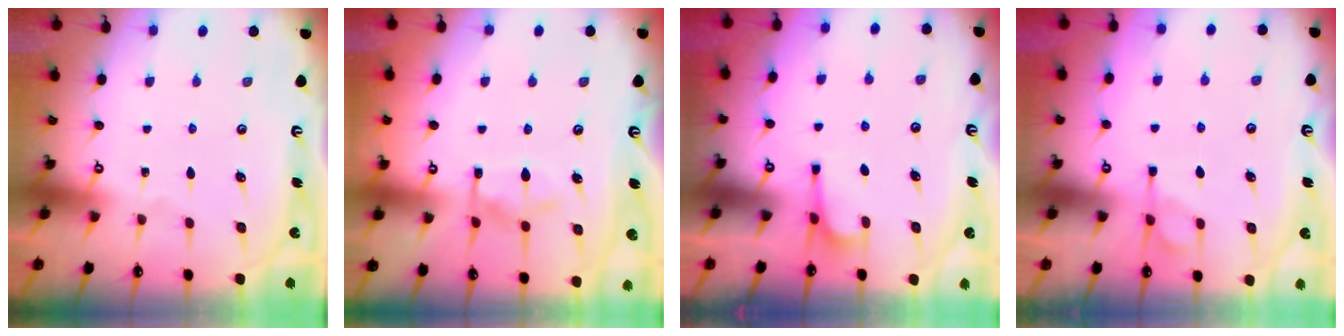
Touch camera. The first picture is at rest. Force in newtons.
{"total": 10.4, "press": 10.3, "slide": 1.0}
{"total": 1.2, "press": 1.2, "slide": 0.5}
{"total": 1.1, "press": 0.0, "slide": 1.0}